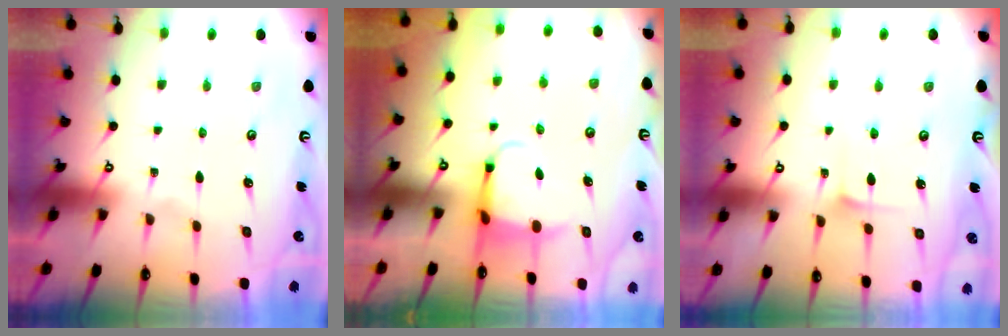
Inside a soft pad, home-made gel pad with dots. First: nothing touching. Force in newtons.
{"total": 3.9, "press": 3.8, "slide": 1.0}
{"total": 5.5, "press": 5.5, "slide": 0.7}